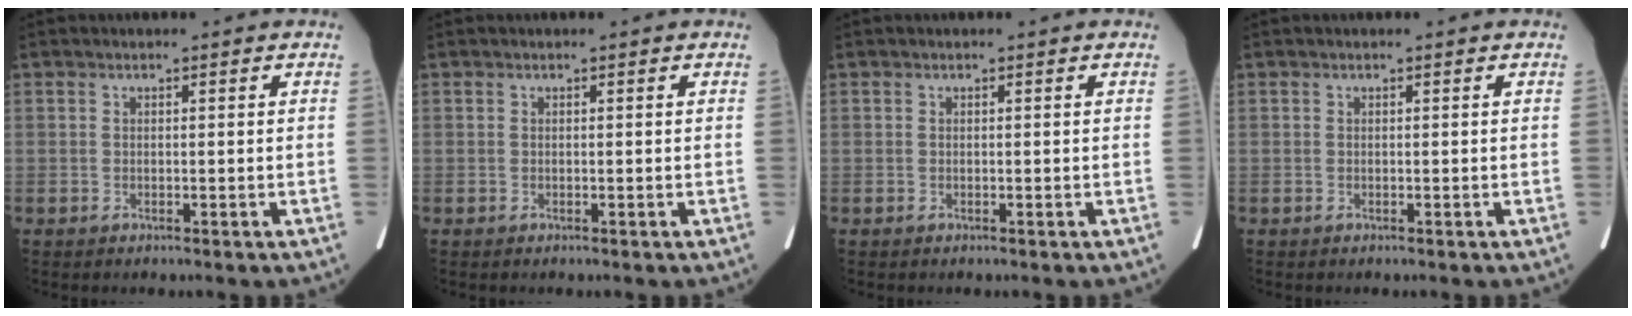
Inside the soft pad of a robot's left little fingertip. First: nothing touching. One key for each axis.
{"total": 0.0}
{"total": 0.0}
{"total": 0.0}